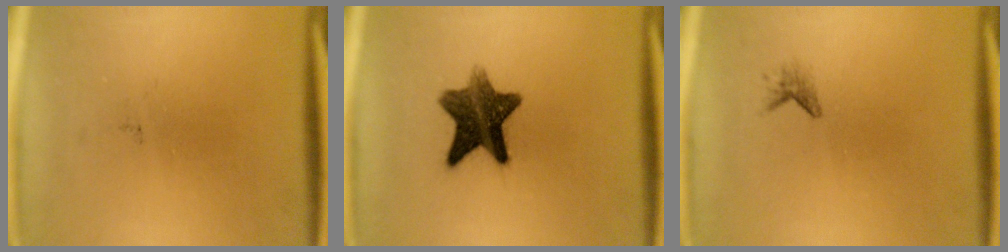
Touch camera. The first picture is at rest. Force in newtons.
{"total": 10.5}
{"total": 1.0}